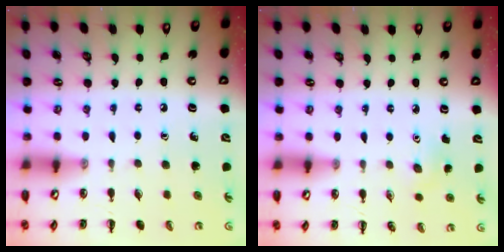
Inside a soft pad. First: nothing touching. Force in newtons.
{"total": 2.8, "press": 2.8, "slide": 0.7}